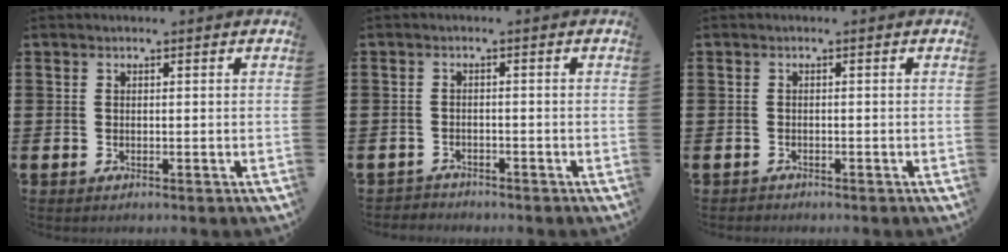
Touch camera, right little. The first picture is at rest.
{"total": 1.2, "force": [-1.2, 0.3, -0.2], "torque": [0.000, 0.004, -0.027]}
{"total": 0.5, "force": [-0.5, 0.2, -0.1], "torque": [0.001, 0.001, -0.012]}